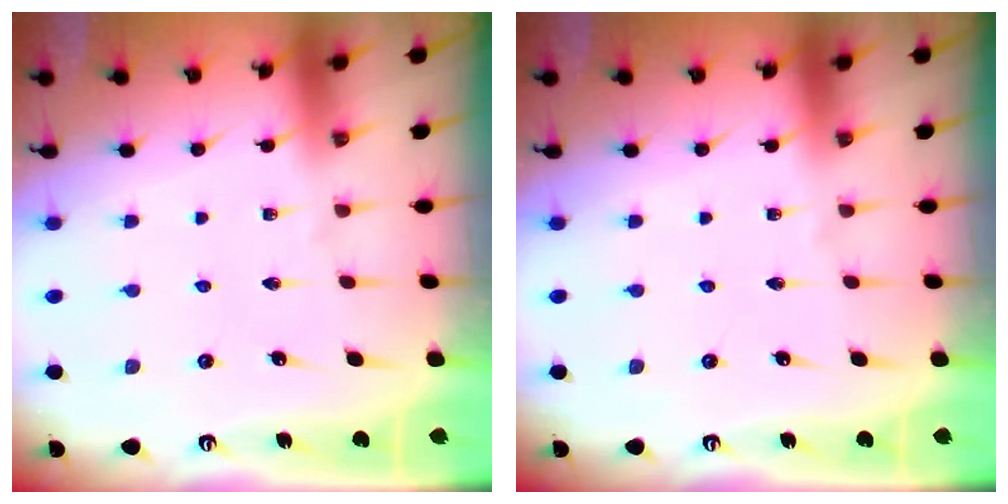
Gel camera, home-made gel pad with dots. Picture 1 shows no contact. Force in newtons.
{"total": 0.0}